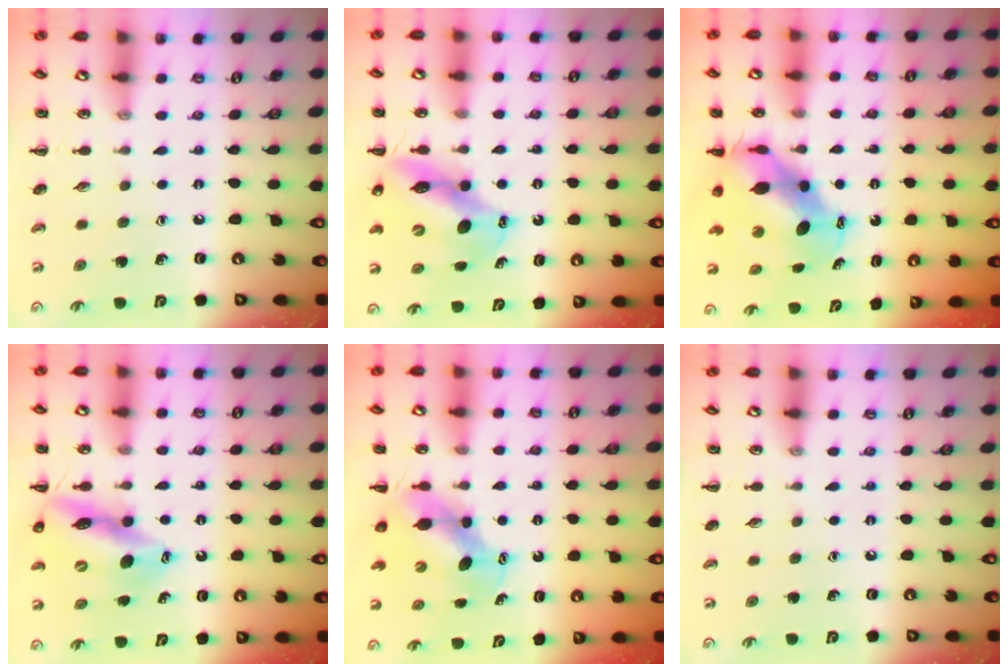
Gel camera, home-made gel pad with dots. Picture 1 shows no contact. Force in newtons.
{"total": 11.6, "press": 11.2, "slide": 3.1}
{"total": 8.9, "press": 8.7, "slide": 1.9}
{"total": 13.6, "press": 13.0, "slide": 3.9}
{"total": 6.5, "press": 6.4, "slide": 0.9}
{"total": 0.0}